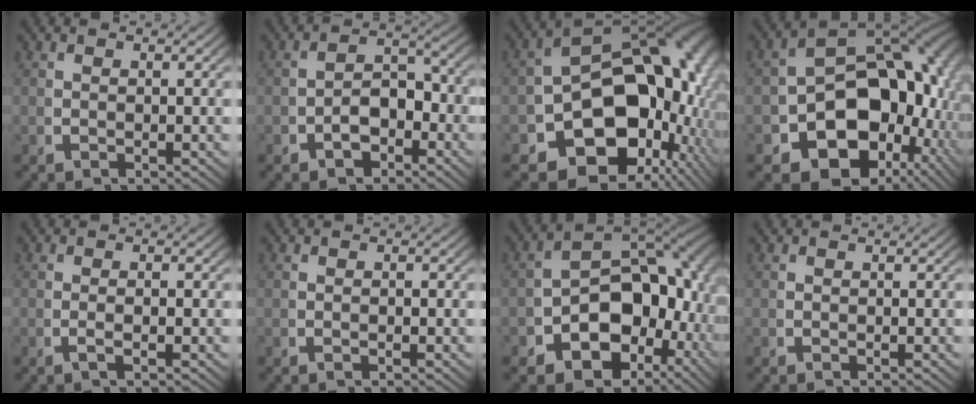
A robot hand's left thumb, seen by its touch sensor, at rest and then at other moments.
{"total": 4.5, "force": [-1.7, 2.9, 2.9], "torque": [-0.050, -0.016, -0.017]}
{"total": 20.7, "force": [-1.9, 13.4, 15.7], "torque": [-0.239, -0.047, -0.022]}
{"total": 21.1, "force": [-3.6, 14.4, 15.0], "torque": [-0.238, -0.063, -0.042]}
{"total": 1.3, "force": [-0.4, 0.3, 1.2], "torque": [-0.028, -0.002, -0.007]}
{"total": 0.7, "force": [-0.2, 0.4, 0.5], "torque": [-0.011, 0.002, -0.007]}
{"total": 17.8, "force": [-3.6, 12.7, 11.9], "torque": [-0.190, -0.066, -0.036]}
{"total": 0.0}